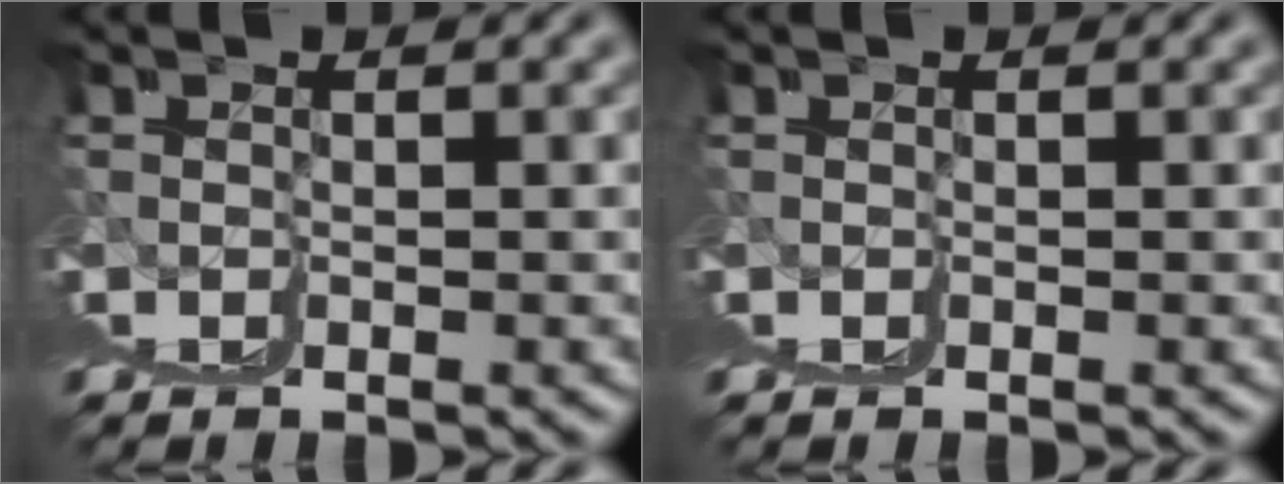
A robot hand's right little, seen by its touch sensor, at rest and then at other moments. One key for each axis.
{"total": 0.0}